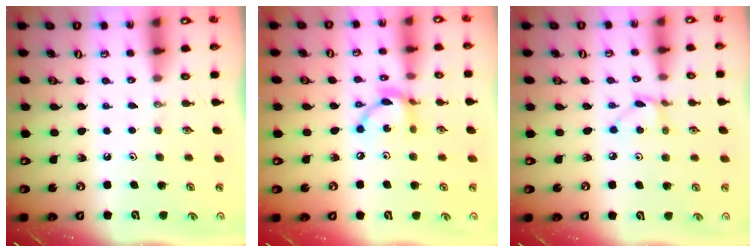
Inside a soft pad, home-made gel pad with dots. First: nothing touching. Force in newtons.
{"total": 11.0, "press": 11.0, "slide": 0.7}
{"total": 2.8, "press": 2.8, "slide": 0.4}